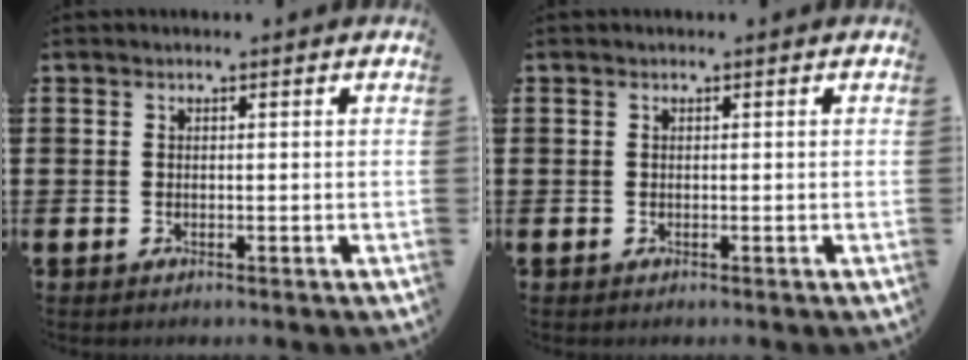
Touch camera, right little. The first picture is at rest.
{"total": 0.0}